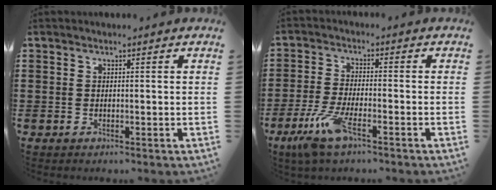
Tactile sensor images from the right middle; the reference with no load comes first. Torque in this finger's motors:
{"motor_torque": [1.77, -0.36, 0.39, 0.14]}